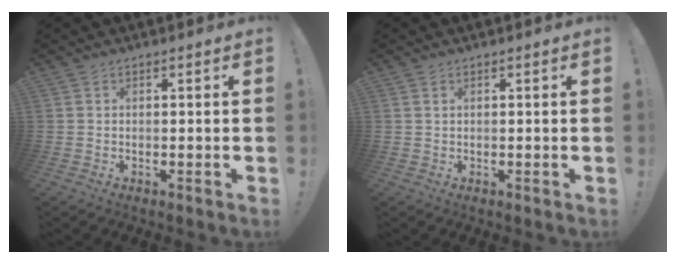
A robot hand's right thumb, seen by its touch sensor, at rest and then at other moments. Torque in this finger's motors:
{"motor_torque": [-0.10, -0.17, -0.19, 0.36, -0.07]}